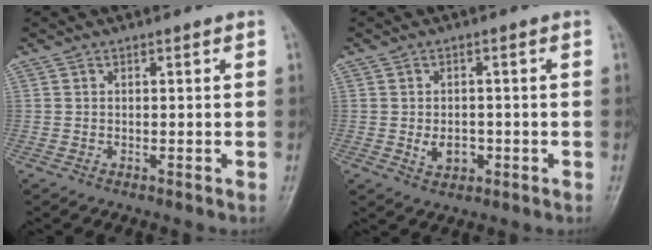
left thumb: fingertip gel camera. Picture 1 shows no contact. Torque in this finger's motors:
{"motor_torque": [0.02, 0.07, 0.11, -0.07, 0.00]}